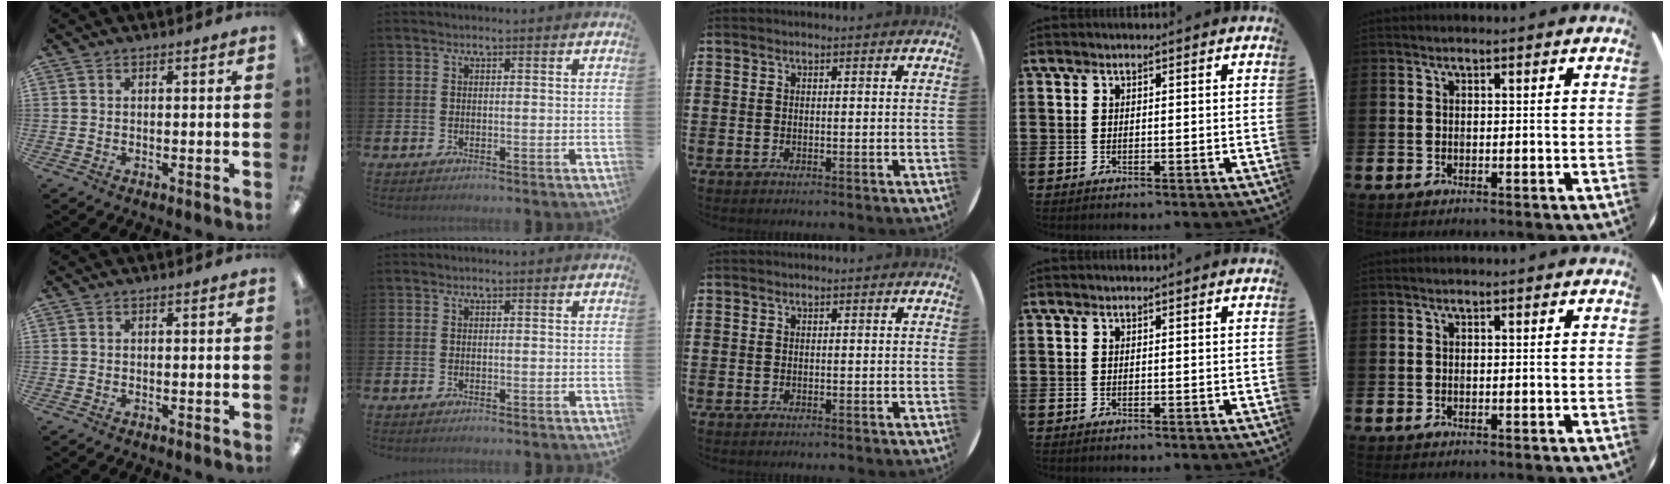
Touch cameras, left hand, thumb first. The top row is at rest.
{}